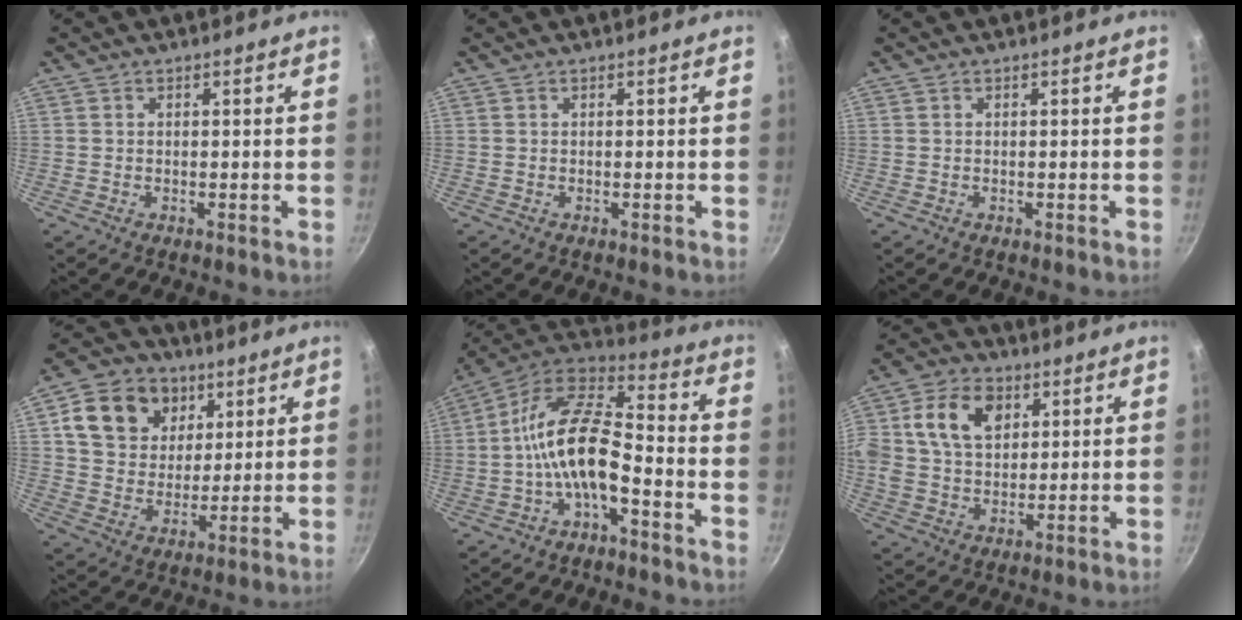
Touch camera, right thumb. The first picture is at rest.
{"total": 0.0}
{"total": 0.0}
{"total": 14.9, "force": [6.1, 11.7, 7.0], "torque": [-0.098, -0.010, 0.101]}
{"total": 14.1, "force": [-4.4, 6.3, 11.8], "torque": [-0.215, 0.057, -0.096]}
{"total": 14.1, "force": [4.3, 10.1, 8.9], "torque": [-0.157, 0.010, 0.069]}